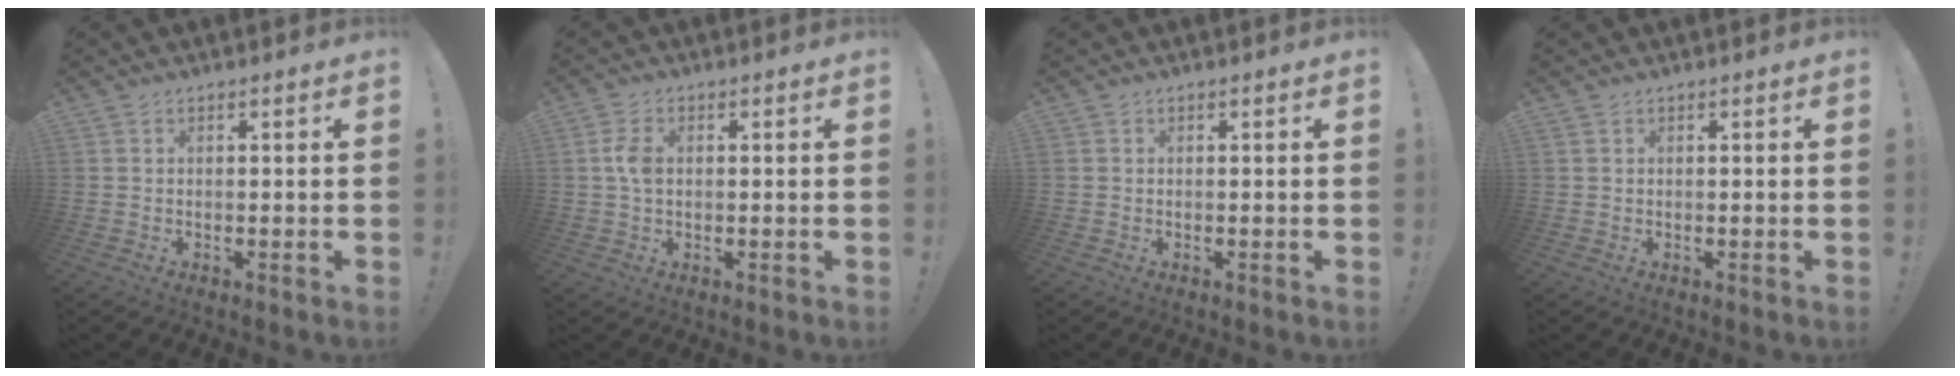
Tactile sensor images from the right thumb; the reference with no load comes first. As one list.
[{"total": 4.4, "force": [0.4, 2.7, 3.5], "torque": [-0.070, 0.006, 0.004]}, {"total": 0.0}, {"total": 0.0}]